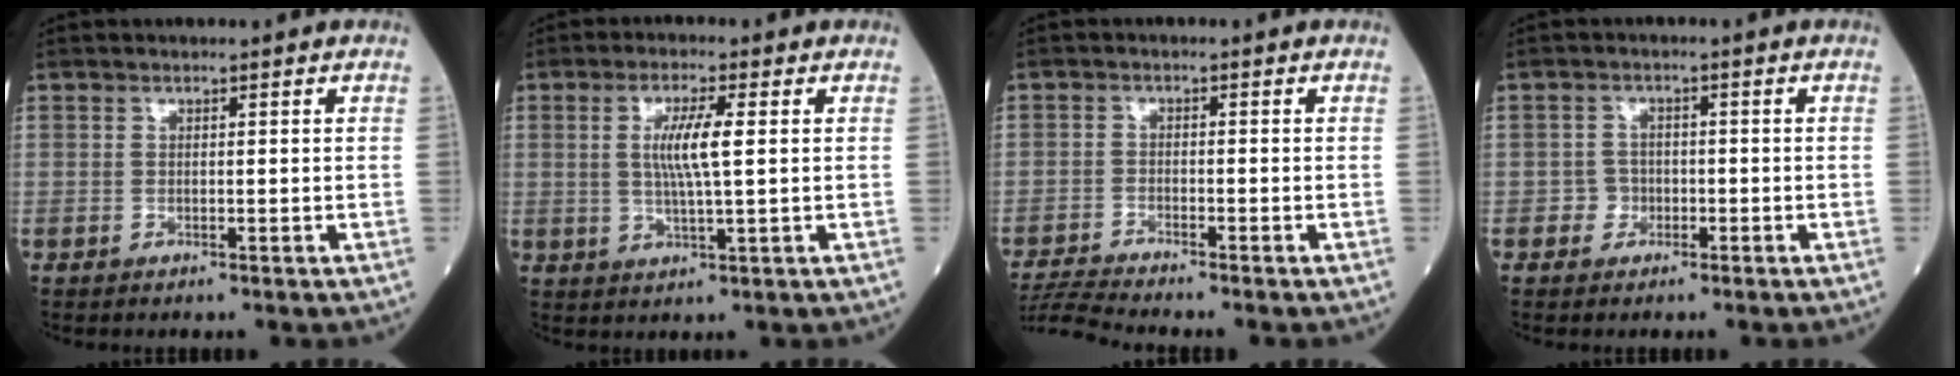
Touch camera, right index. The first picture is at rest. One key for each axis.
{"total": 5.9, "fx": 0.9, "fy": 0.2, "fz": 5.8, "tx": -0.112, "ty": -0.001, "tz": 0.017}
{"total": 5.0, "fx": -4.8, "fy": -1.3, "fz": 0.5, "tx": -0.013, "ty": -0.018, "tz": -0.092}
{"total": 2.0, "fx": -0.9, "fy": 1.8, "fz": 0.1, "tx": 0.007, "ty": 0.012, "tz": -0.019}